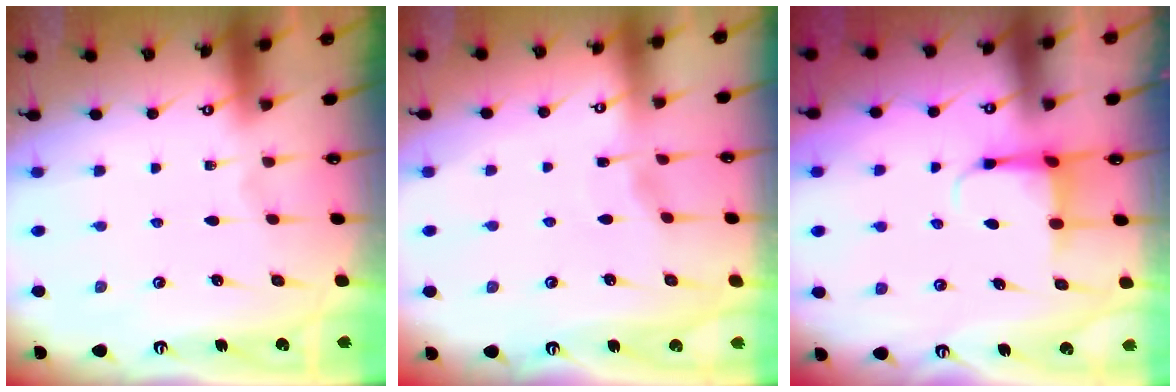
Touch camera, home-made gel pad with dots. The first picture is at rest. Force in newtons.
{"total": 3.0, "press": 3.0, "slide": 0.4}
{"total": 4.9, "press": 4.9, "slide": 0.6}